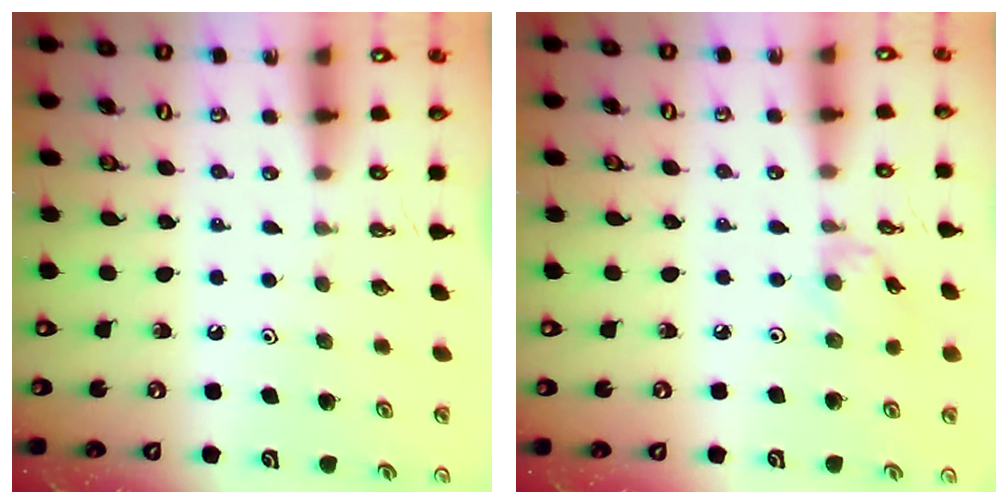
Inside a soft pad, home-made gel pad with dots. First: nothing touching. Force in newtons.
{"total": 2.6, "press": 2.5, "slide": 0.5}